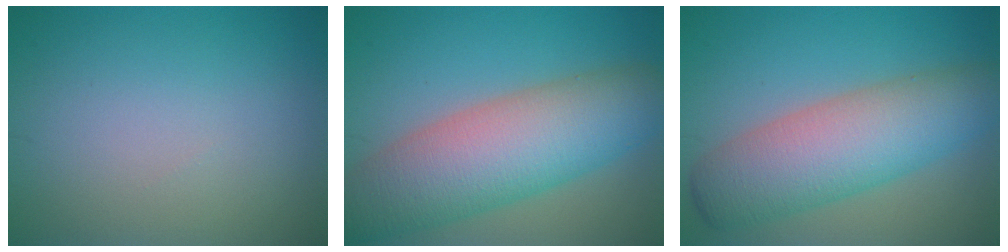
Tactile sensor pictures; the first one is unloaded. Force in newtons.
{"total": 10.2, "press": 10.2, "slide": 0.5}
{"total": 8.3, "press": 8.3, "slide": 0.2}